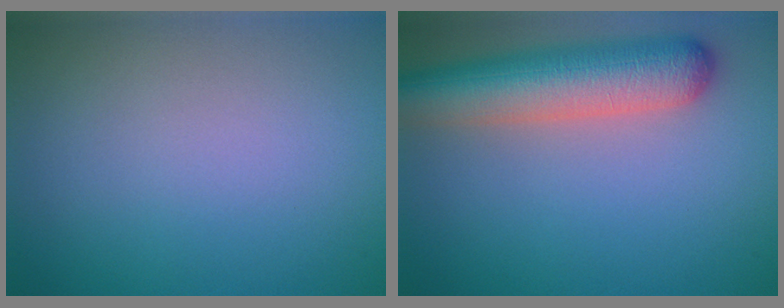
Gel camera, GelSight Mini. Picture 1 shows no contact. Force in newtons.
{"total": 7.5, "press": 7.5, "slide": 0.6}